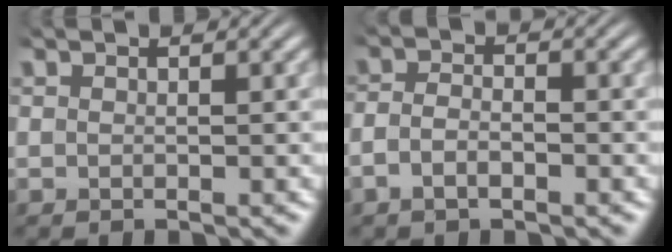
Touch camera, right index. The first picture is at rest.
{"total": 2.4, "force": [-1.3, 1.3, 1.5], "torque": [-0.038, -0.003, -0.024]}